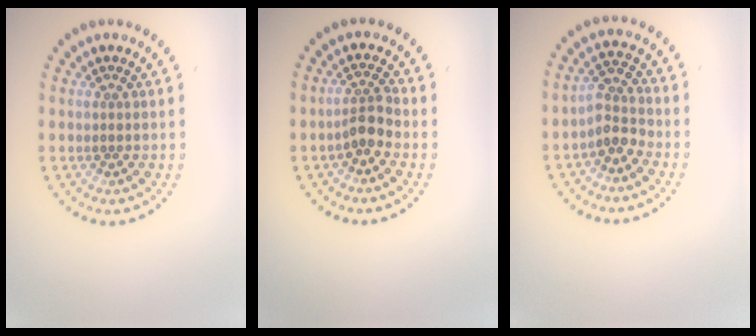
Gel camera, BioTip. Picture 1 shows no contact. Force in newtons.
{"total": 2.2, "press": 1.9, "slide": 1.2}
{"total": 2.5, "press": 2.0, "slide": 1.5}